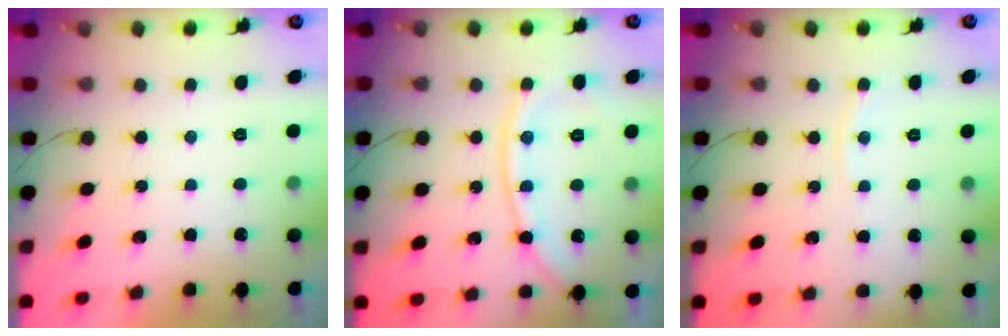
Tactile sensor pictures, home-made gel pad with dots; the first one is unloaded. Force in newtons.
{"total": 10.8, "press": 10.7, "slide": 1.6}
{"total": 3.3, "press": 3.2, "slide": 0.6}